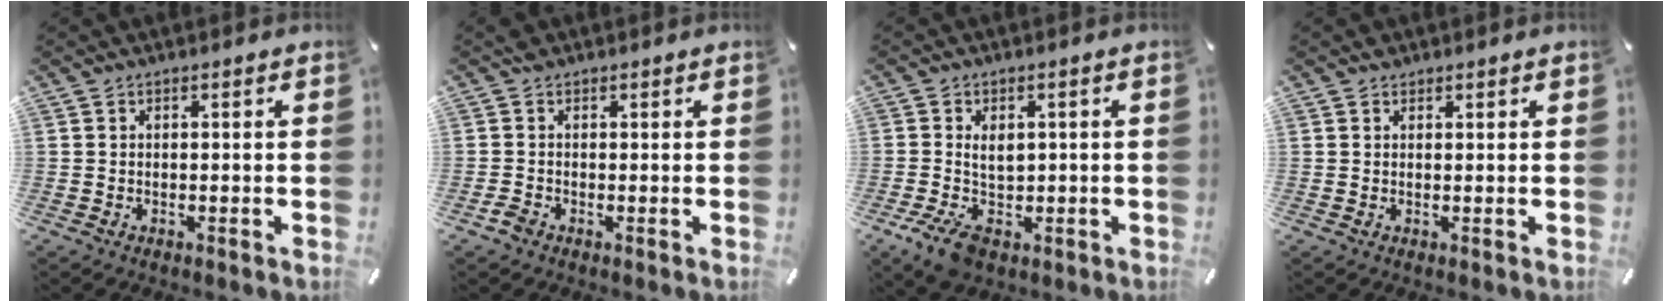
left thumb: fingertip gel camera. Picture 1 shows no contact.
{"total": 2.5, "force": [0.3, 2.4, 0.7], "torque": [-0.013, 0.006, 0.007]}
{"total": 7.8, "force": [-0.3, 5.7, 5.2], "torque": [-0.089, 0.000, -0.006]}
{"total": 1.3, "force": [1.0, 0.9, 0.0], "torque": [0.008, -0.001, 0.016]}